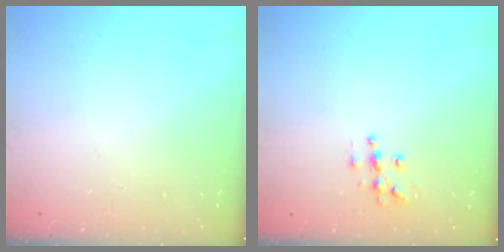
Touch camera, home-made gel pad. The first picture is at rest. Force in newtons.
{"total": 5.7, "press": 5.7, "slide": 0.4}